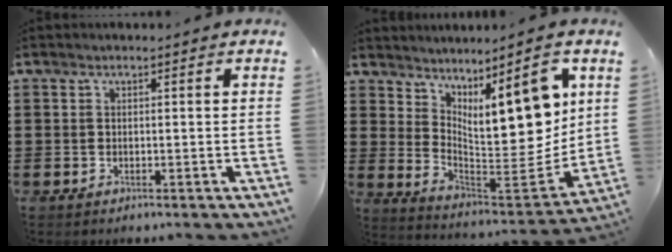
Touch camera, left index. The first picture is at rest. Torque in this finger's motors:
{"motor_torque": [2.14, 0.00, 0.55, 0.21]}